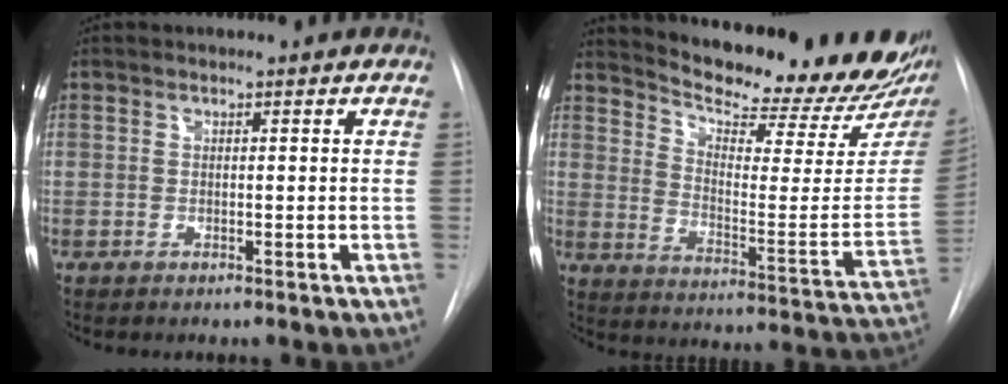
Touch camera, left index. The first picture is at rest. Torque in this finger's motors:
{"motor_torque": [0.46, -0.60, 0.30, 0.05]}